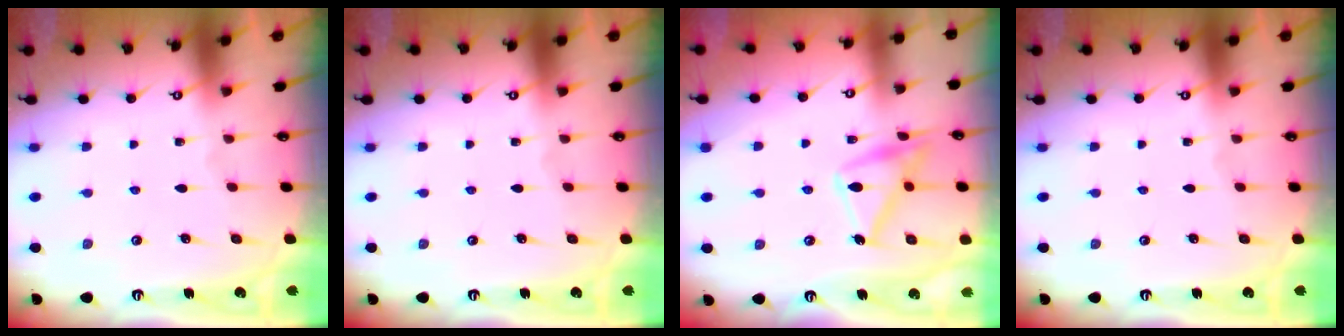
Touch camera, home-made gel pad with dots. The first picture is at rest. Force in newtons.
{"total": 0.0}
{"total": 16.6, "press": 16.6, "slide": 0.9}
{"total": 0.0}